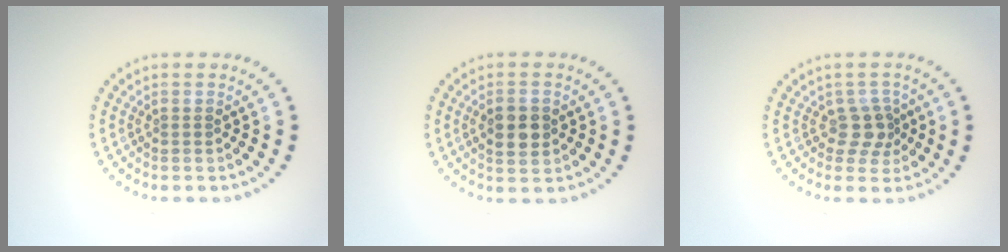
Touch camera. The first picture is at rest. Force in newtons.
{"total": 2.9, "press": 2.9, "slide": 0.1}
{"total": 2.4, "press": 1.8, "slide": 1.6}